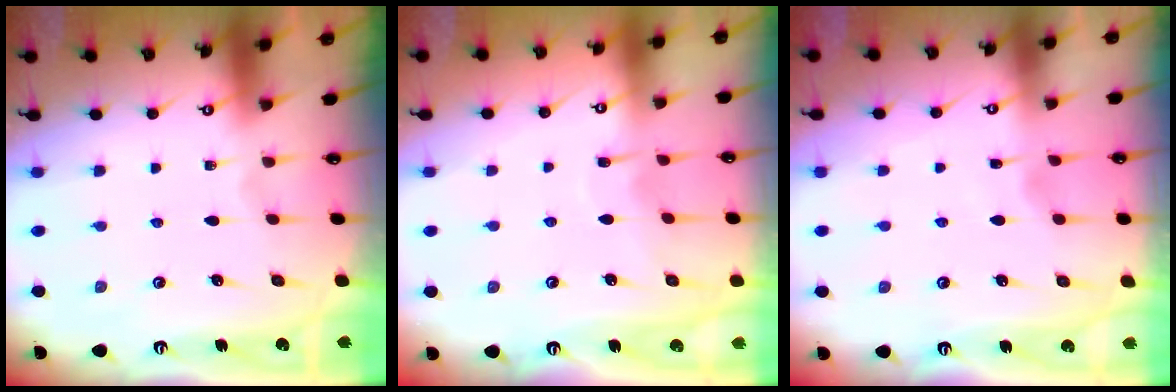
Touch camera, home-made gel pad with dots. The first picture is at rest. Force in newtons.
{"total": 7.0, "press": 7.0, "slide": 0.3}
{"total": 2.7, "press": 2.7, "slide": 0.3}